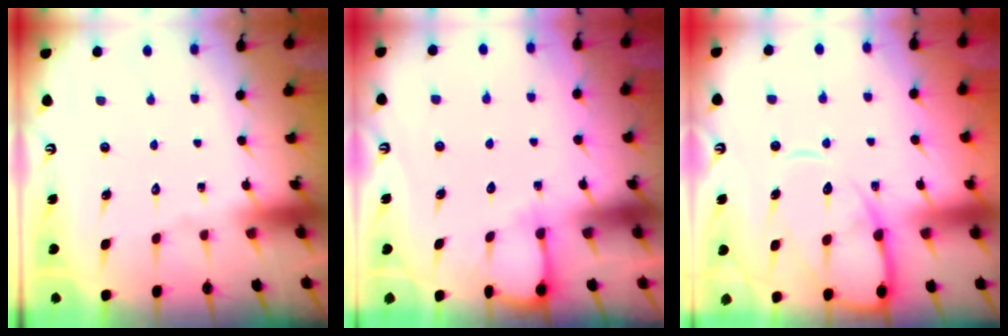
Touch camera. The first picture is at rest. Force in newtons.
{"total": 3.3, "press": 3.3, "slide": 0.4}
{"total": 11.6, "press": 11.6, "slide": 1.0}